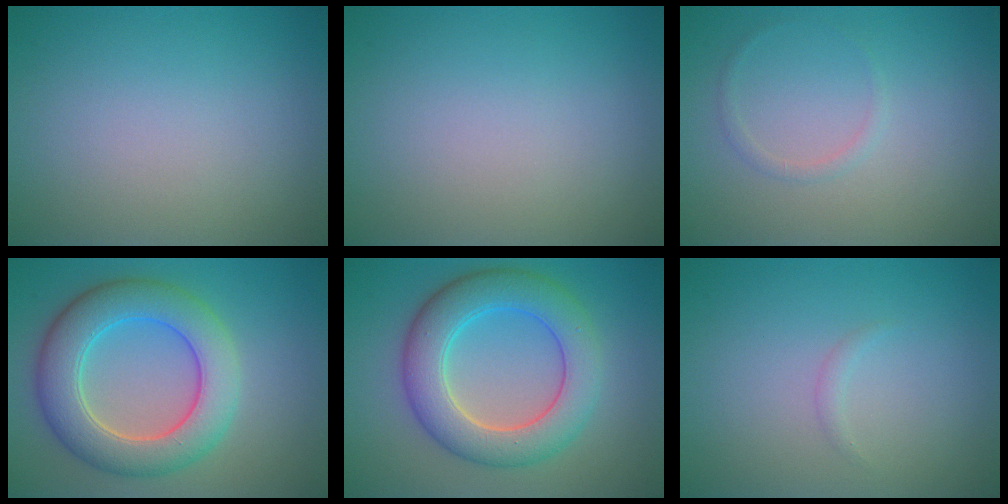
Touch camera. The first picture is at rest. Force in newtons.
{"total": 0.0}
{"total": 0.8, "press": 0.8, "slide": 0.0}
{"total": 7.6, "press": 7.6, "slide": 0.6}
{"total": 7.3, "press": 7.3, "slide": 0.5}
{"total": 0.6, "press": 0.6, "slide": 0.0}